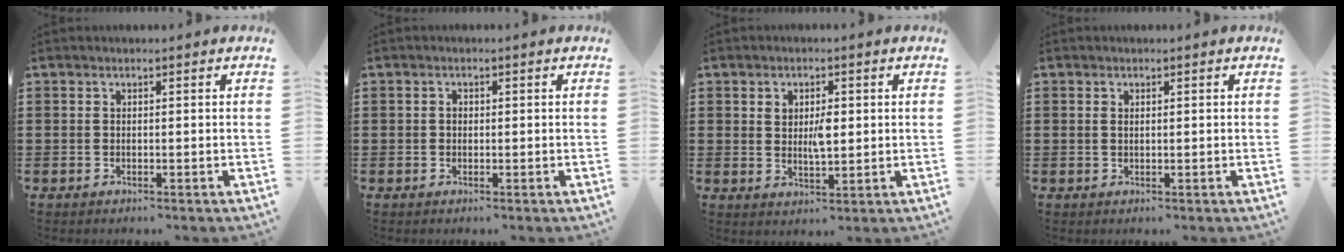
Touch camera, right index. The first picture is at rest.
{"total": 0.7, "force": [0.0, 0.5, 0.5], "torque": [-0.012, 0.000, 0.000]}
{"total": 3.6, "force": [0.7, 1.6, 3.2], "torque": [-0.057, 0.002, 0.009]}
{"total": 0.7, "force": [0.1, 0.3, 0.6], "torque": [-0.013, 0.001, 0.000]}